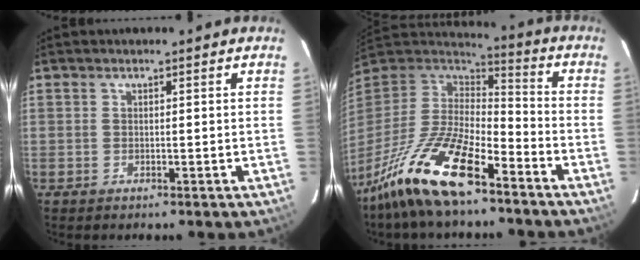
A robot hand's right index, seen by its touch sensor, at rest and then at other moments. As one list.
[{"total": 19.3, "force": [-13.1, 5.9, 12.9], "torque": [-0.263, -0.030, -0.242]}]